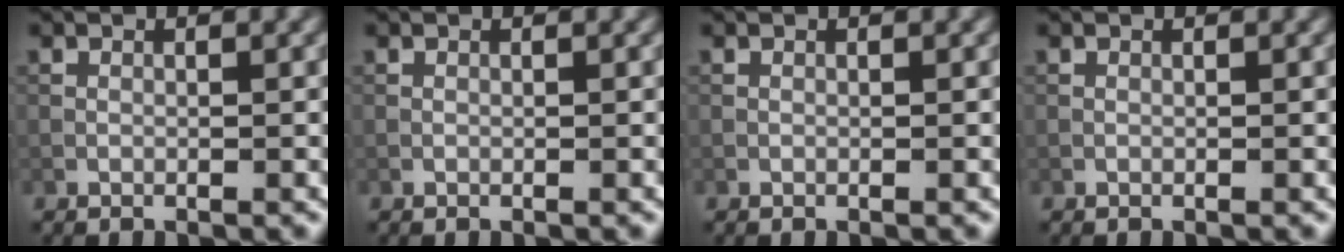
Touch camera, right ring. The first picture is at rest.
{"total": 0.0}
{"total": 0.0}
{"total": 0.0}